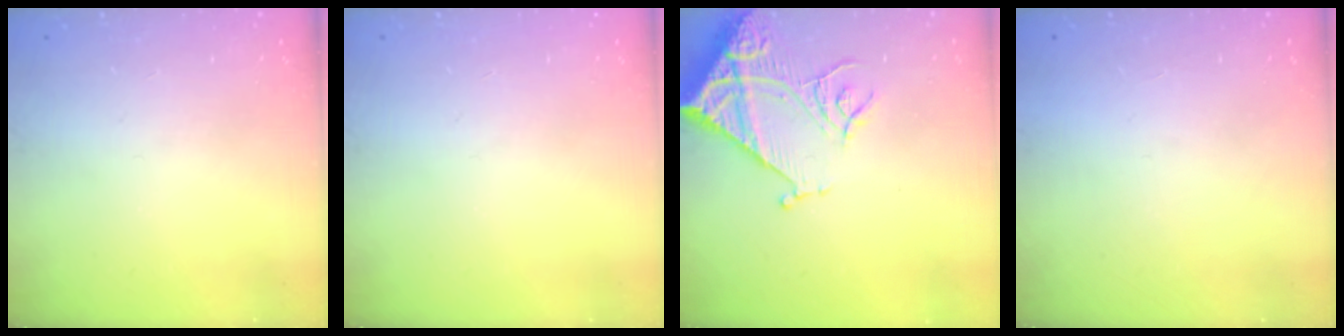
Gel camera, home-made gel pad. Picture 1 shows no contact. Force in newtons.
{"total": 0.0}
{"total": 14.9, "press": 14.8, "slide": 1.6}
{"total": 1.6, "press": 1.6, "slide": 0.1}